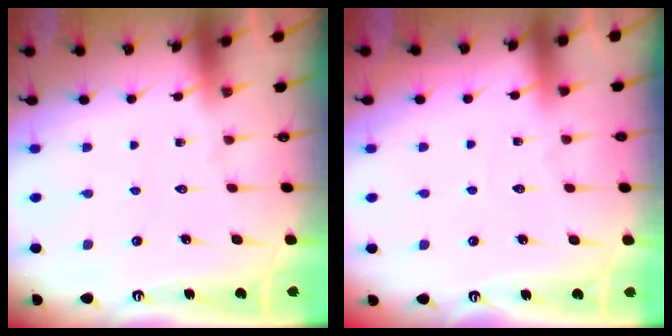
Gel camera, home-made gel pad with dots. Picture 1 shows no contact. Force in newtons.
{"total": 2.7, "press": 2.7, "slide": 0.3}